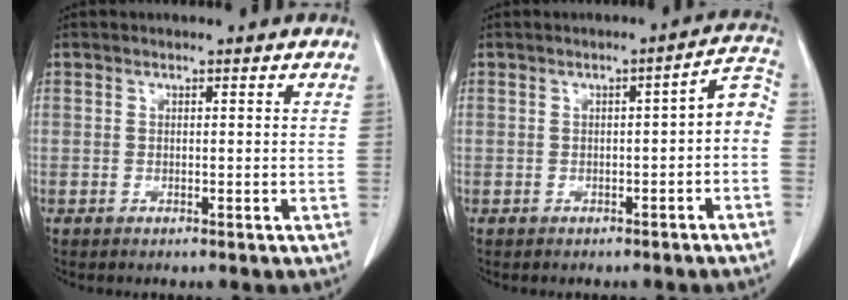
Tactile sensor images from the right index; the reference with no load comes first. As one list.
[{"total": 5.0, "force": [-1.4, 1.3, 4.6], "torque": [-0.052, 0.026, -0.018]}]